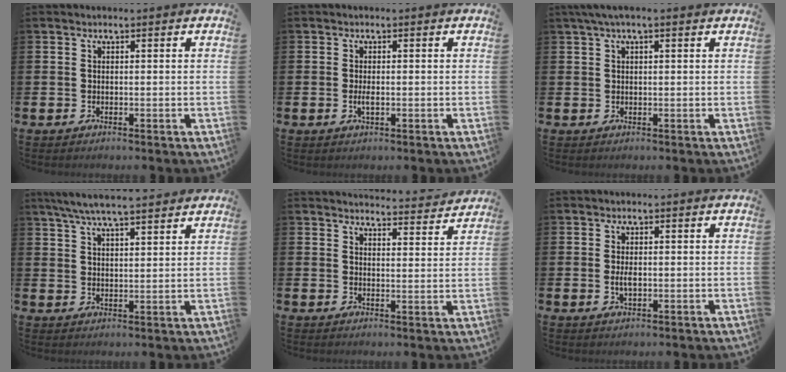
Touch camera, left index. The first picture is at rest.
{"total": 1.3, "force": [-0.2, 0.4, 1.2], "torque": [-0.025, 0.001, -0.003]}
{"total": 2.0, "force": [1.3, 0.3, 1.6], "torque": [-0.031, 0.005, 0.022]}
{"total": 6.3, "force": [5.8, 0.5, 2.3], "torque": [-0.060, -0.018, 0.106]}
{"total": 4.1, "force": [4.1, 0.0, 0.3], "torque": [-0.002, -0.035, 0.071]}
{"total": 1.9, "force": [0.0, 0.8, 1.7], "torque": [-0.027, 0.000, -0.002]}